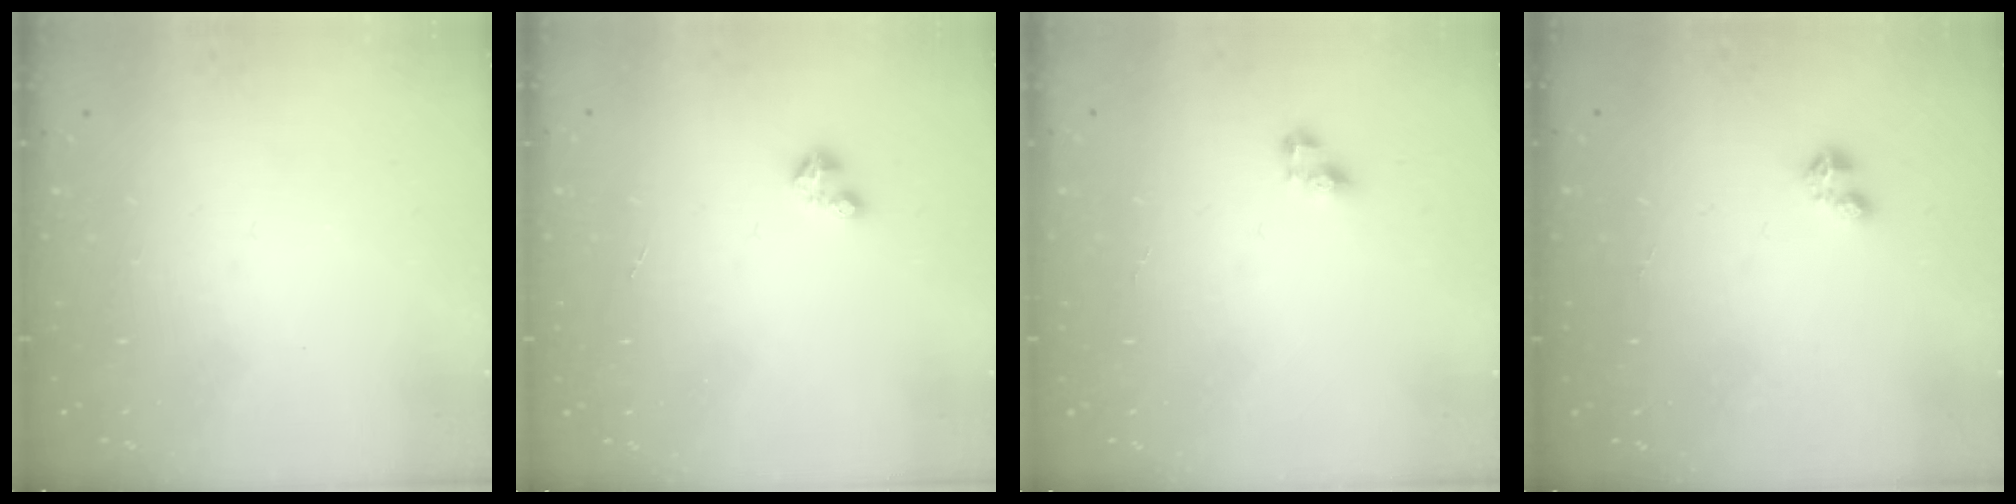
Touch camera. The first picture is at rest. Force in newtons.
{"total": 1.7, "press": 1.7, "slide": 0.2}
{"total": 3.5, "press": 3.5, "slide": 0.5}
{"total": 2.7, "press": 2.7, "slide": 0.4}